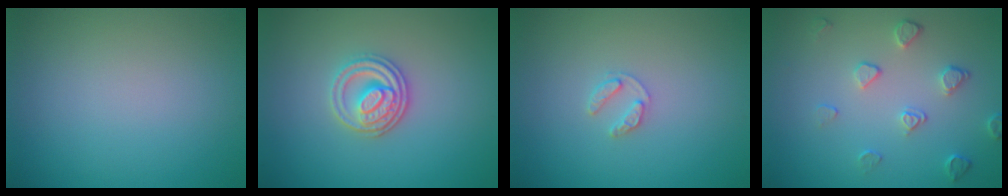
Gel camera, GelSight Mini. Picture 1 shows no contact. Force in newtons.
{"total": 3.3, "press": 2.9, "slide": 1.6}
{"total": 1.3, "press": 1.3, "slide": 0.2}
{"total": 2.1, "press": 1.4, "slide": 1.5}